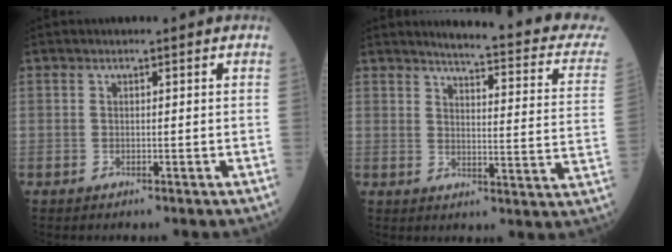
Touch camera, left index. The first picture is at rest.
{"total": 16.7, "force": [15.2, 1.1, 6.7], "torque": [-0.074, -0.069, 0.157]}